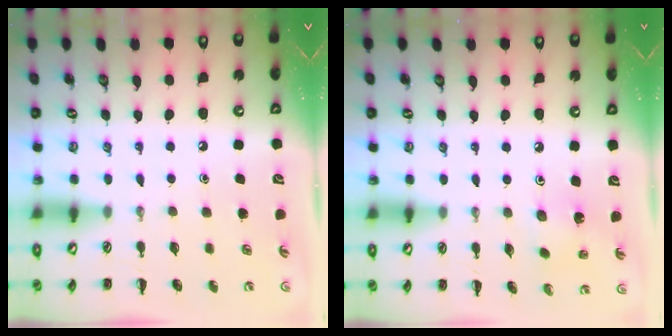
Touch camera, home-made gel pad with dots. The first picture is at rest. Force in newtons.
{"total": 1.8, "press": 1.7, "slide": 0.7}